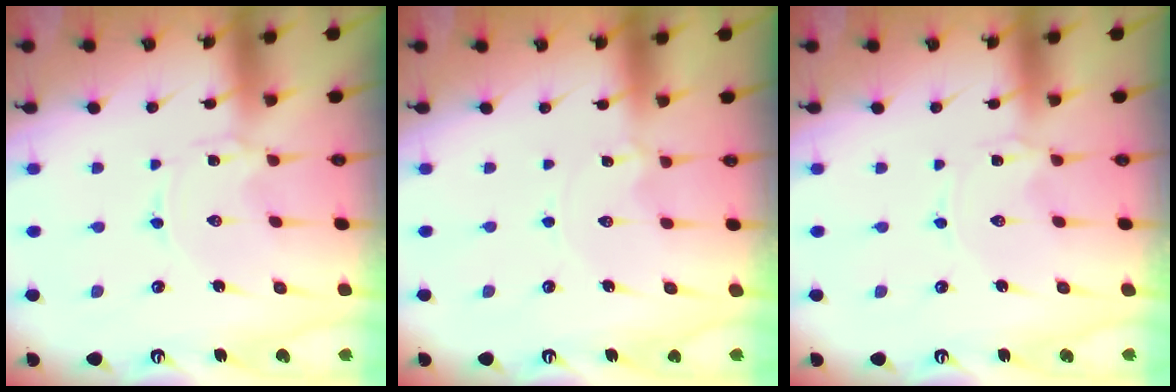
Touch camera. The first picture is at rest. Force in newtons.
{"total": 0.0}
{"total": 0.0}